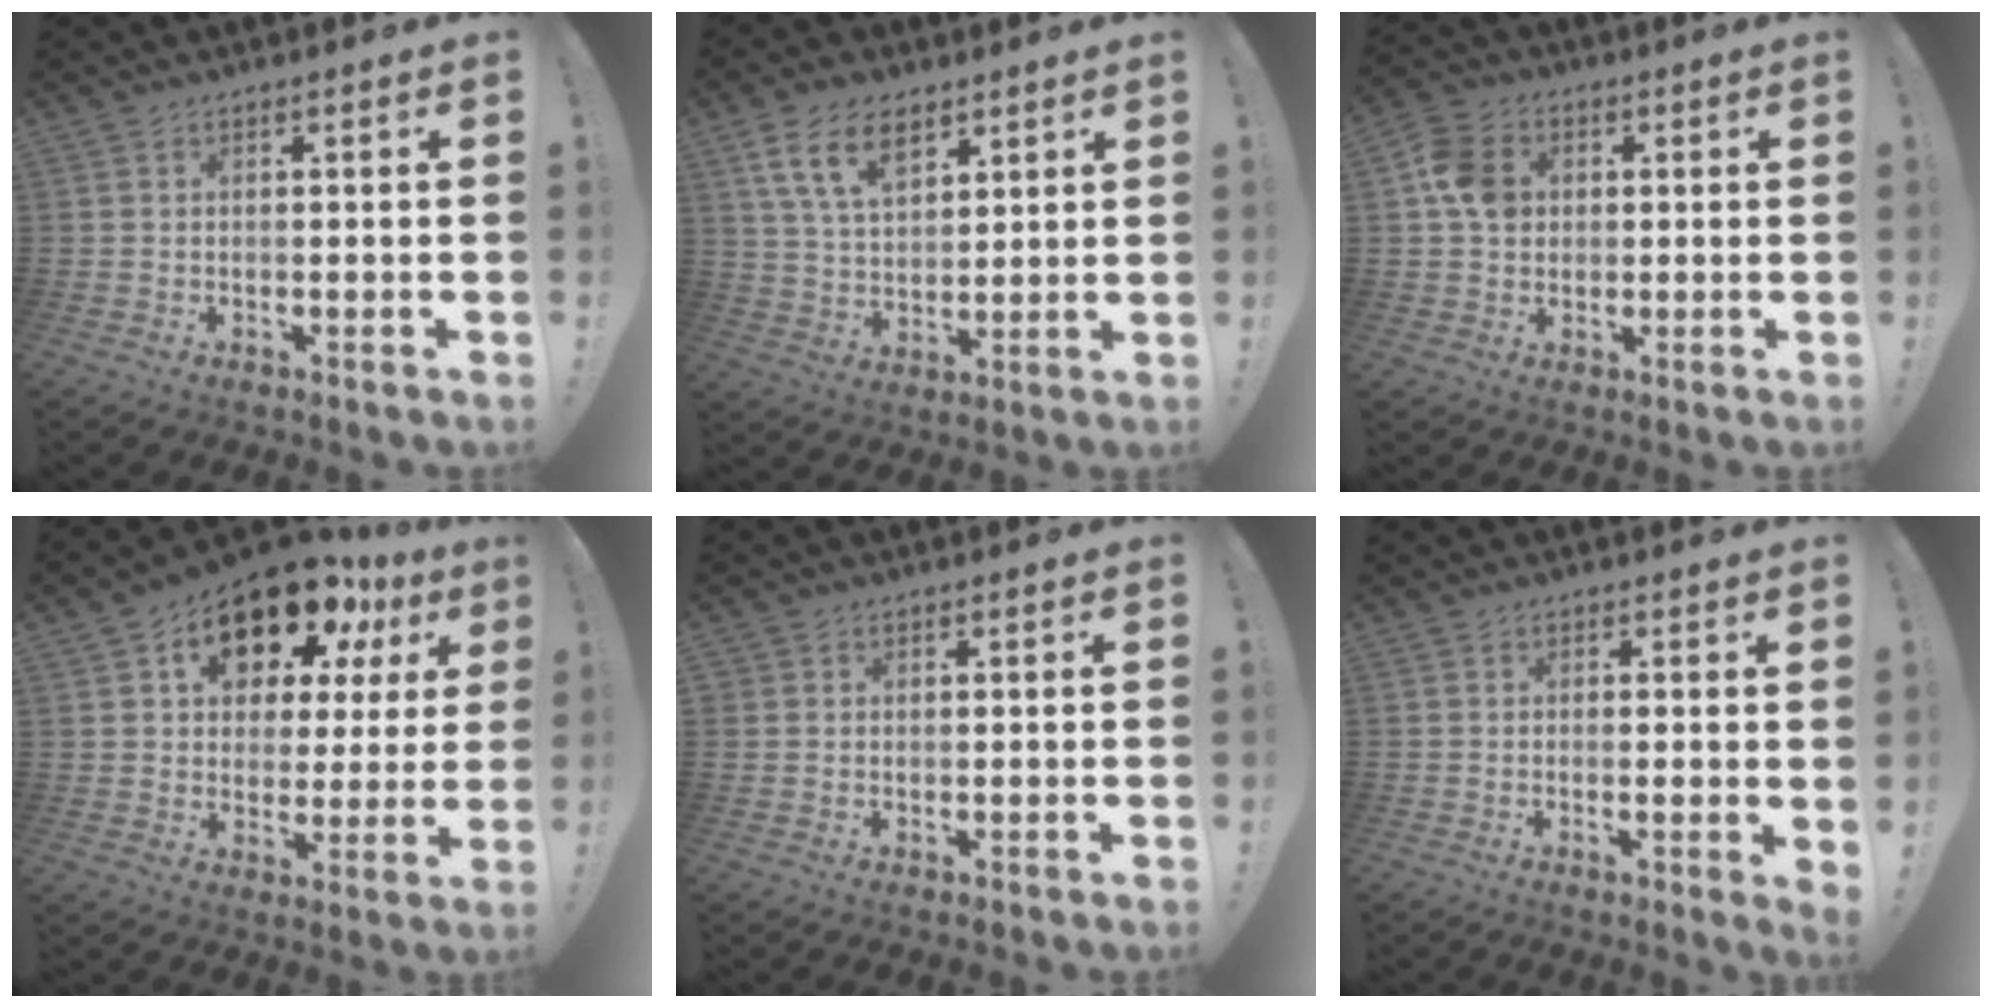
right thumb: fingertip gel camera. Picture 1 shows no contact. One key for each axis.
{"total": 12.2, "fx": 7.4, "fy": 7.0, "fz": 6.7, "tx": -0.125, "ty": -0.018, "tz": 0.143}
{"total": 9.6, "fx": 1.4, "fy": 8.0, "fz": 5.0, "tx": -0.066, "ty": 0.008, "tz": 0.030}
{"total": 15.5, "fx": 9.5, "fy": 8.4, "fz": 8.9, "tx": -0.135, "ty": -0.064, "tz": 0.164}
{"total": 1.2, "fx": 0.6, "fy": 1.0, "fz": 0.2, "tx": -0.001, "ty": 0.000, "tz": 0.011}
{"total": 2.2, "fx": 0.8, "fy": -0.4, "fz": 2.0, "tx": -0.025, "ty": -0.011, "tz": 0.011}